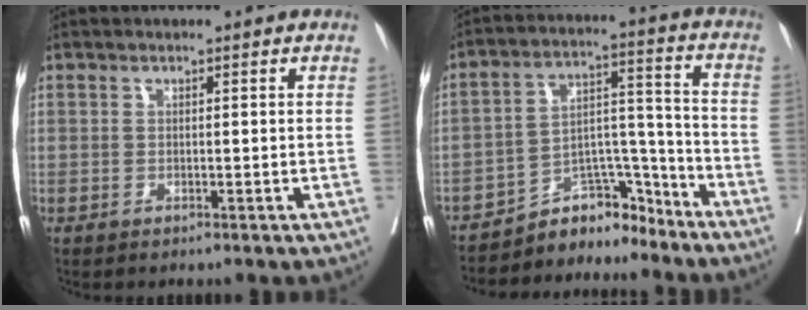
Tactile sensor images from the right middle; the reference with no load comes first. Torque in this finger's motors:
{"motor_torque": [0.81, -1.33, 0.00, 0.00]}